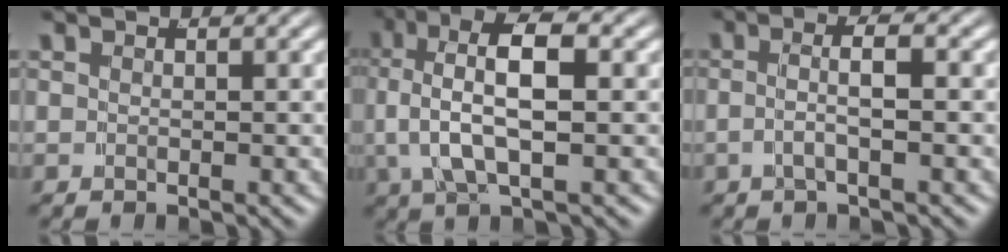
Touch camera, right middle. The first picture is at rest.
{"total": 9.0, "force": [1.7, 5.3, 7.0], "torque": [-0.146, -0.003, 0.021]}
{"total": 2.8, "force": [-0.7, 0.8, 2.6], "torque": [-0.042, 0.007, -0.020]}